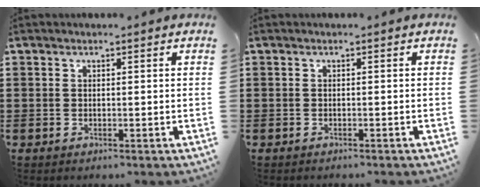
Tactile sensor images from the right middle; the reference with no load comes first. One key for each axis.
{"total": 0.0}